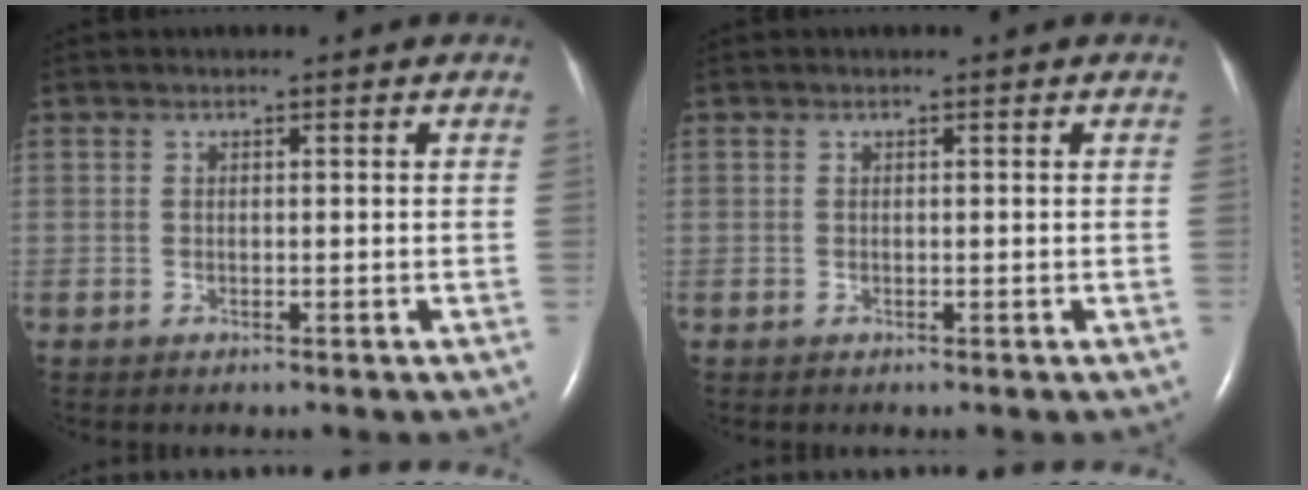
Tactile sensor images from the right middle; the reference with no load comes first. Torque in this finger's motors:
{"motor_torque": [-0.04, 0.08, 0.00, 0.00]}